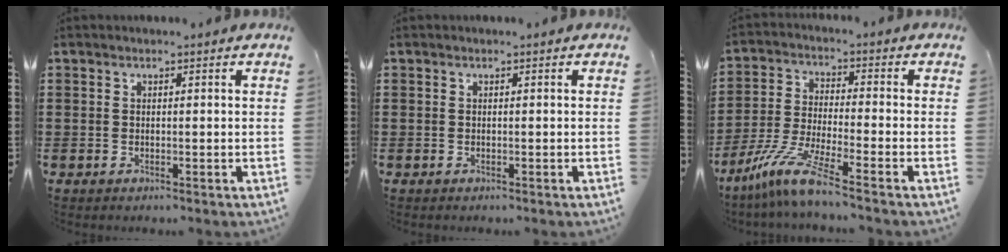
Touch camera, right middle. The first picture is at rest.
{"total": 0.0}
{"total": 8.3, "force": [-6.3, 0.1, 5.4], "torque": [-0.128, -0.017, -0.129]}